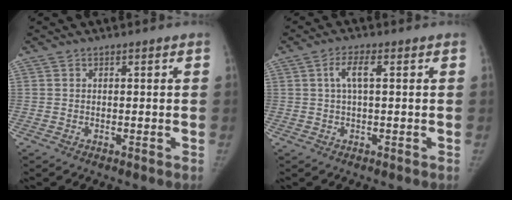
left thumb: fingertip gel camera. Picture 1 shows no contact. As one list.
[{"total": 3.6, "force": [0.8, 1.0, 3.3], "torque": [-0.075, 0.012, 0.015]}]